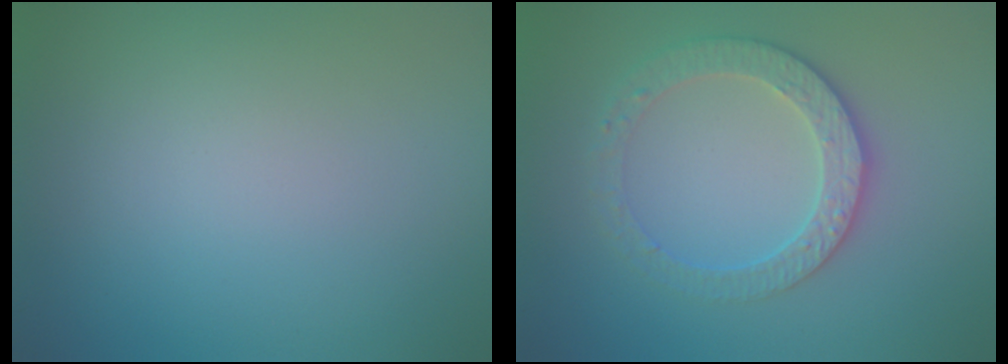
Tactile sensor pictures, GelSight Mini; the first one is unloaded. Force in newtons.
{"total": 3.2, "press": 3.1, "slide": 0.9}